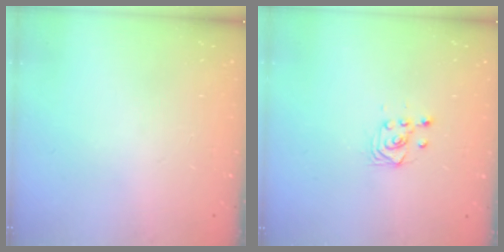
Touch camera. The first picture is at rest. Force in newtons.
{"total": 3.2, "press": 3.1, "slide": 0.9}